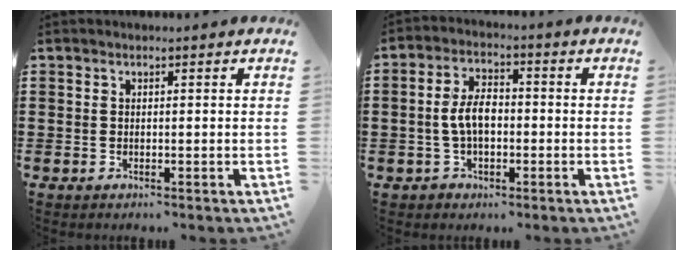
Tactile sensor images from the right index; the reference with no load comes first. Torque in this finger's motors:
{"motor_torque": [1.03, 1.10, 0.60, 0.15]}